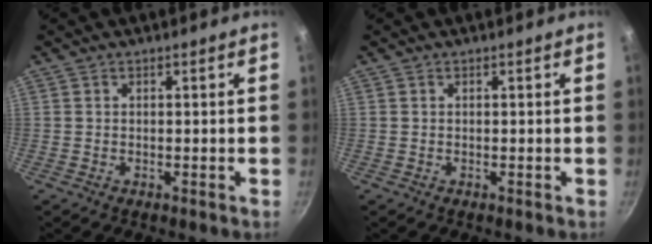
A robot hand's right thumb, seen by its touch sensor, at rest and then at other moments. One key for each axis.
{"total": 0.0}